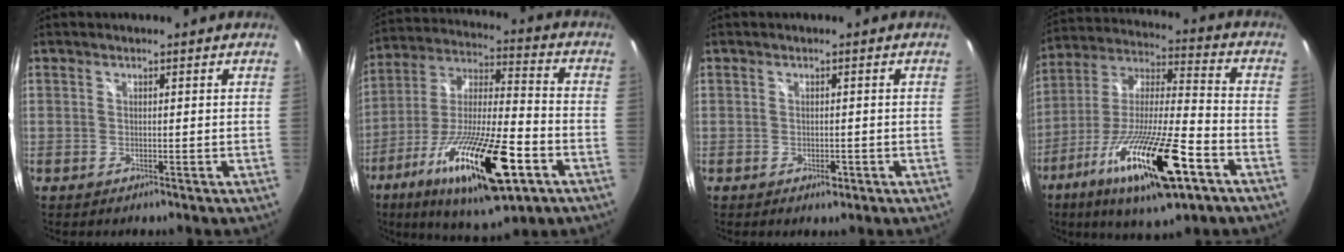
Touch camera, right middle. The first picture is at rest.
{"total": 23.8, "force": [-11.2, 6.1, 20.1], "torque": [-0.369, -0.047, -0.191]}
{"total": 1.4, "force": [-0.7, 0.9, 0.9], "torque": [-0.011, -0.002, -0.010]}
{"total": 22.5, "force": [-11.5, 4.7, 18.8], "torque": [-0.355, -0.048, -0.206]}